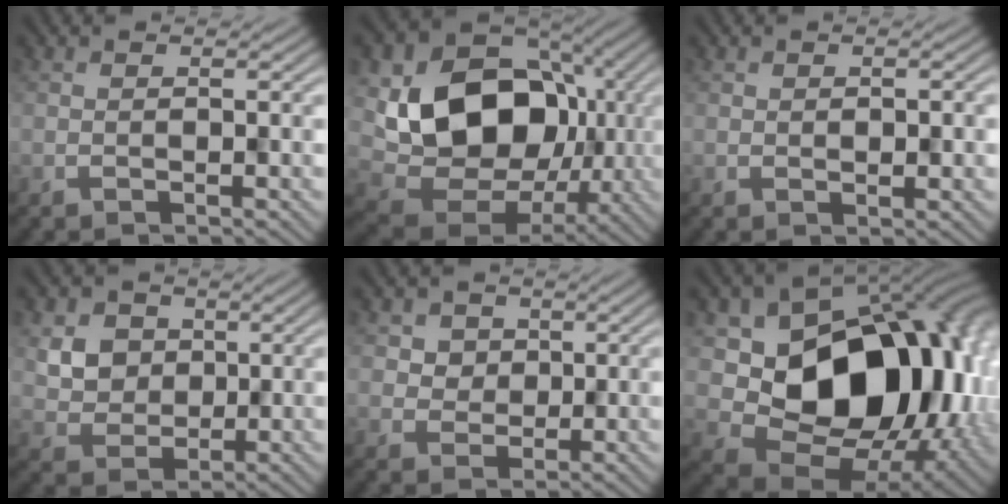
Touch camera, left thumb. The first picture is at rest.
{"total": 15.4, "force": [0.9, 12.2, 9.5], "torque": [-0.160, -0.015, 0.018]}
{"total": 2.4, "force": [0.3, 1.5, 1.8], "torque": [-0.019, 0.007, 0.014]}
{"total": 4.6, "force": [1.9, 4.0, 1.0], "torque": [-0.042, -0.008, 0.038]}
{"total": 3.3, "force": [2.0, 2.6, 0.0], "torque": [-0.011, -0.008, 0.038]}
{"total": 16.1, "force": [1.7, 12.1, 10.5], "torque": [-0.145, -0.026, 0.042]}